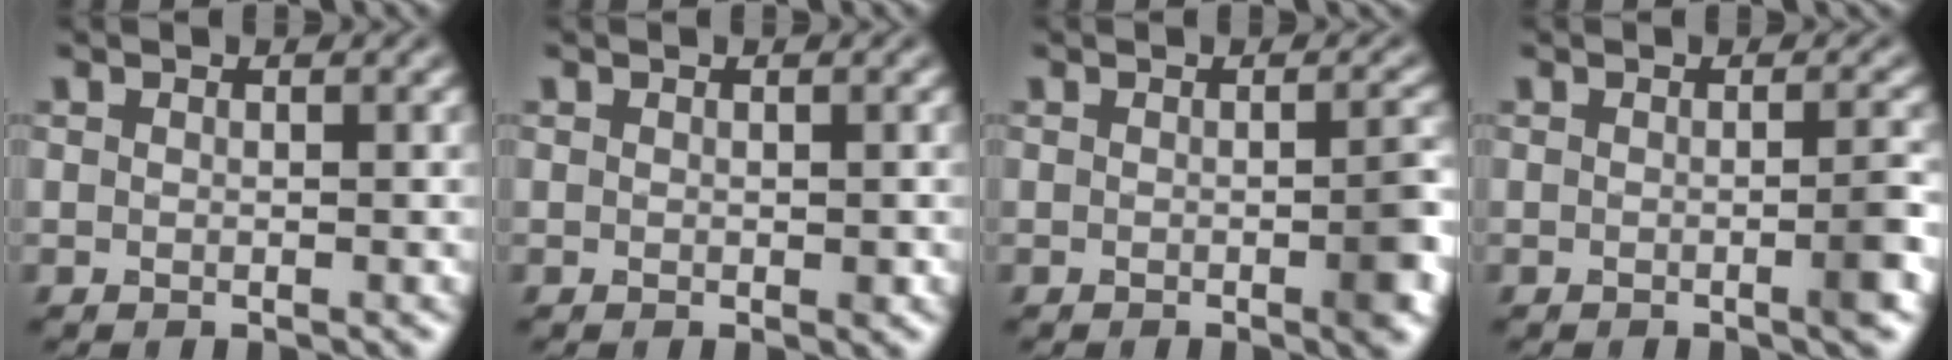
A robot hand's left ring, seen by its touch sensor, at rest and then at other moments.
{"total": 0.5, "force": [0.0, 0.3, 0.4], "torque": [-0.005, -0.002, 0.000]}
{"total": 2.9, "force": [-0.6, 0.7, 2.8], "torque": [-0.033, 0.000, -0.009]}
{"total": 2.2, "force": [-0.5, 0.4, 2.1], "torque": [-0.027, -0.002, -0.011]}